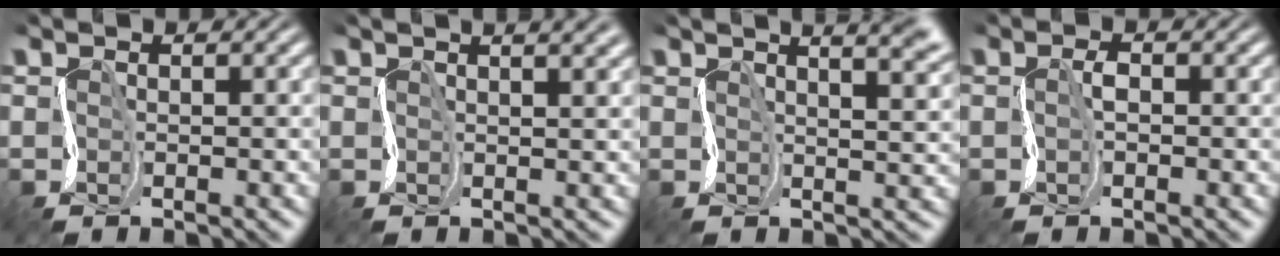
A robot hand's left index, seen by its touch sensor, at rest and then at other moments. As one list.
[{"total": 6.1, "force": [3.5, 2.6, 4.2], "torque": [-0.029, 0.039, 0.017]}, {"total": 9.6, "force": [5.6, 3.6, 6.8], "torque": [-0.057, 0.044, 0.051]}, {"total": 1.1, "force": [-0.1, 0.5, 1.0], "torque": [-0.020, 0.005, -0.003]}]